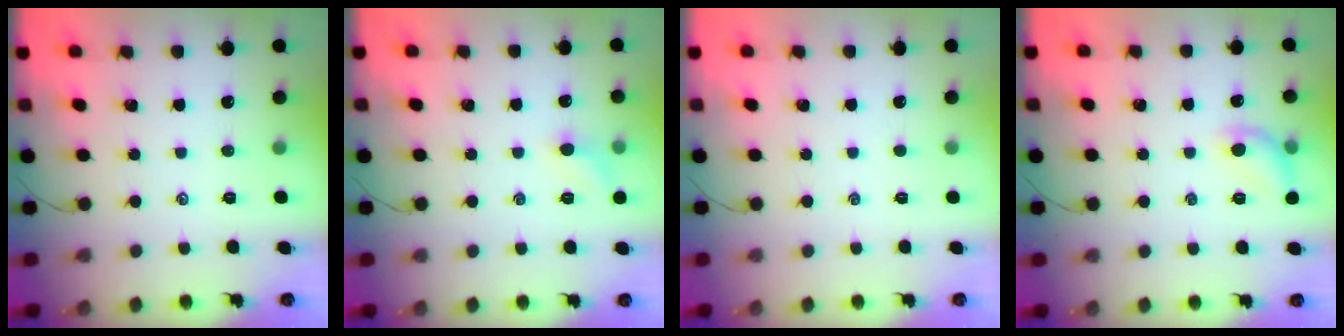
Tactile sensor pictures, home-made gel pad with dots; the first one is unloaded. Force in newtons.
{"total": 5.7, "press": 5.5, "slide": 1.7}
{"total": 0.0}
{"total": 7.7, "press": 7.6, "slide": 0.4}